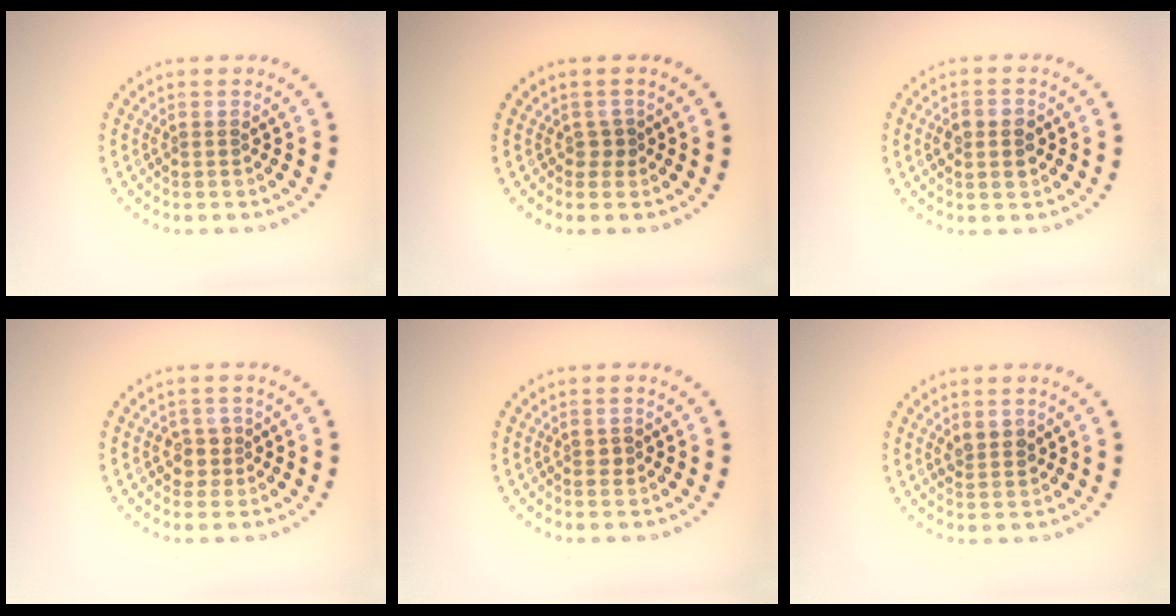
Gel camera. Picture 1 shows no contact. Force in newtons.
{"total": 0.9, "press": 0.8, "slide": 0.5}
{"total": 2.7, "press": 2.7, "slide": 0.1}
{"total": 2.0, "press": 1.8, "slide": 0.7}
{"total": 1.0, "press": 1.0, "slide": 0.1}
{"total": 1.9, "press": 1.8, "slide": 0.6}